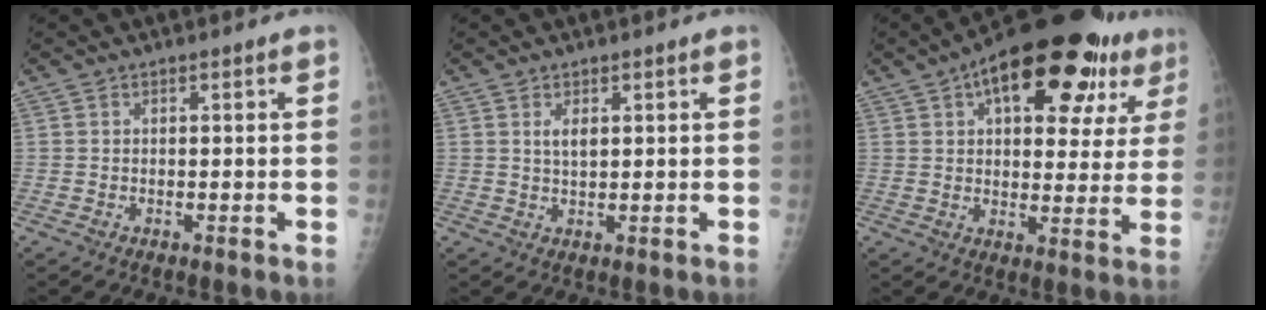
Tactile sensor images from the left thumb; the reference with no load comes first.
{"total": 1.9, "force": [0.8, 0.9, 1.5], "torque": [-0.024, -0.007, 0.019]}
{"total": 23.7, "force": [11.8, 11.0, 17.4], "torque": [-0.215, 0.008, 0.164]}